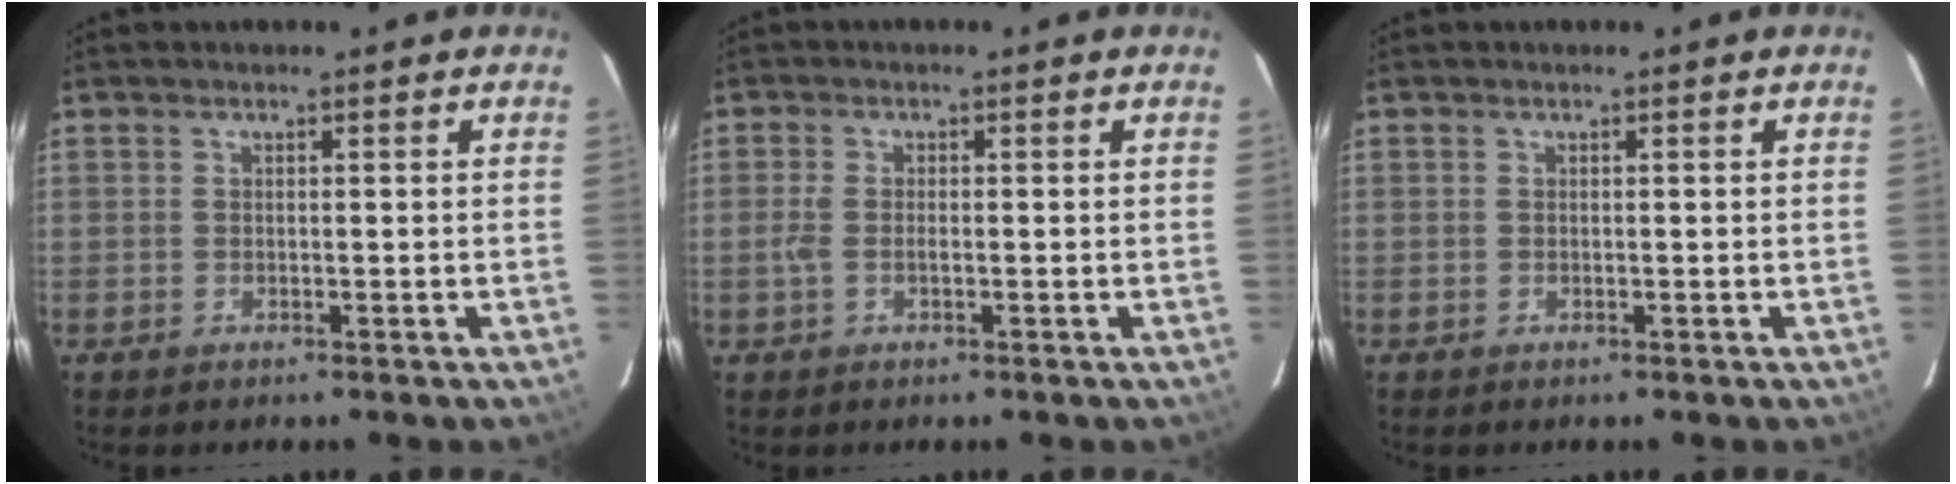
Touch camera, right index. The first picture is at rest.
{"total": 2.6, "force": [-0.5, 1.2, 2.3], "torque": [-0.052, 0.000, -0.012]}
{"total": 0.0}